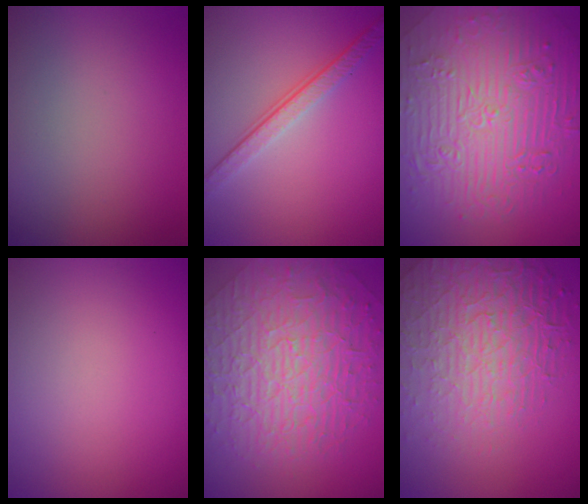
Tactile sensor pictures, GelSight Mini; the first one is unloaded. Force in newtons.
{"total": 3.7, "press": 2.8, "slide": 2.5}
{"total": 11.0, "press": 7.3, "slide": 8.3}
{"total": 0.0}
{"total": 10.2, "press": 6.7, "slide": 7.8}
{"total": 7.8, "press": 5.5, "slide": 5.5}